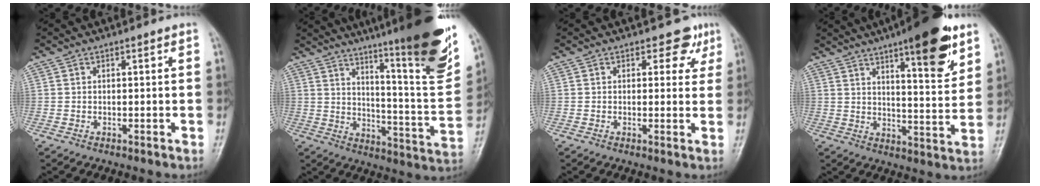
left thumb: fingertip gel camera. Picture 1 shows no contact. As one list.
[{"total": 26.1, "force": [17.7, 2.6, 19.0], "torque": [-0.257, -0.101, 0.249]}, {"total": 4.0, "force": [2.2, 2.8, 1.8], "torque": [0.011, -0.006, 0.020]}, {"total": 15.5, "force": [9.3, 3.8, 11.9], "torque": [-0.144, -0.051, 0.134]}]